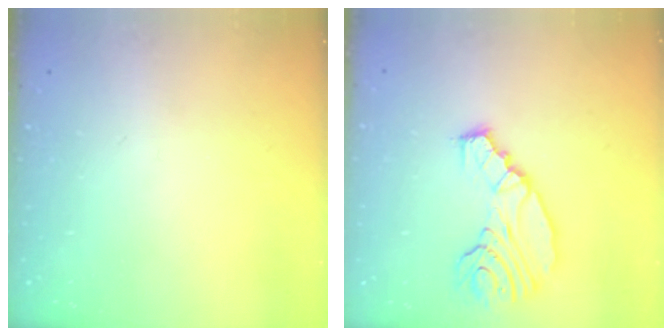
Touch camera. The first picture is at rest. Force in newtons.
{"total": 13.9, "press": 13.2, "slide": 4.4}